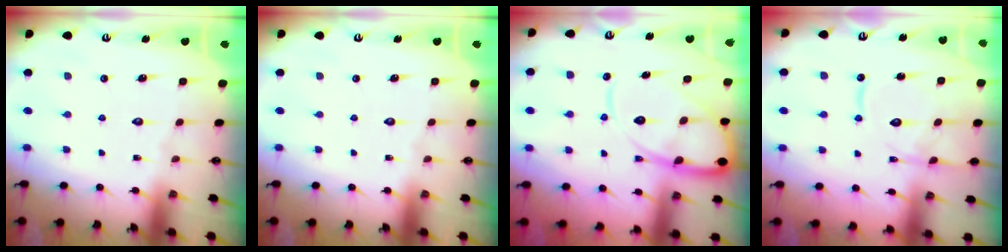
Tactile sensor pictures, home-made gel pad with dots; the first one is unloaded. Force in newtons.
{"total": 0.0}
{"total": 12.5, "press": 12.5, "slide": 1.2}
{"total": 12.8, "press": 12.7, "slide": 1.3}